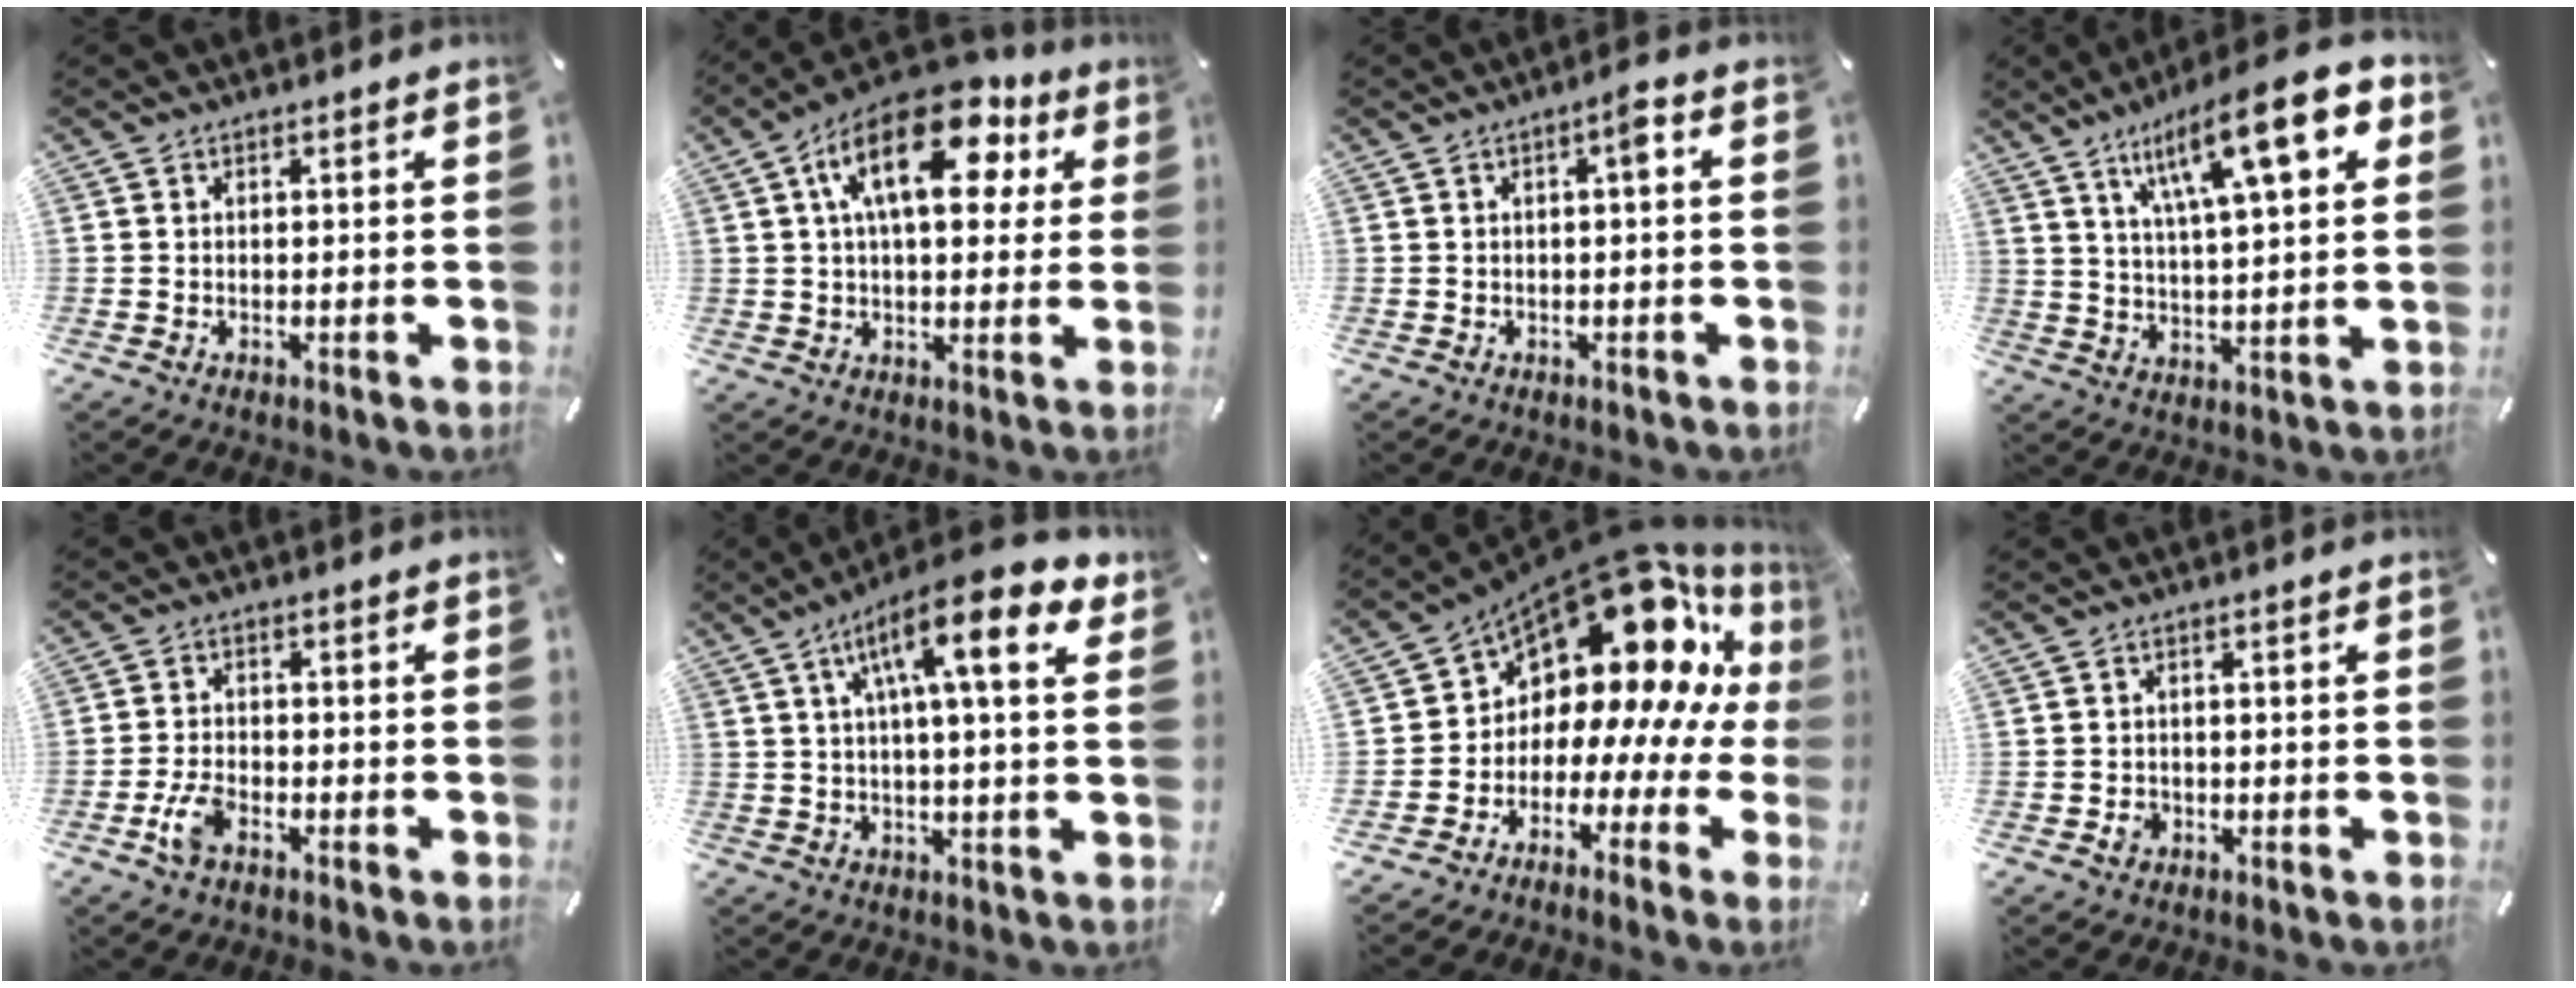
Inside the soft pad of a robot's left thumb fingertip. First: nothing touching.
{"total": 18.2, "force": [6.7, 9.3, 14.2], "torque": [-0.232, -0.015, 0.107]}
{"total": 3.1, "force": [0.0, 0.7, 3.0], "torque": [-0.049, 0.006, -0.006]}
{"total": 18.9, "force": [10.0, 4.9, 15.3], "torque": [-0.249, -0.037, 0.152]}
{"total": 5.3, "force": [-2.7, 2.7, 3.7], "torque": [-0.092, 0.003, -0.054]}
{"total": 16.1, "force": [6.7, 3.7, 14.1], "torque": [-0.229, -0.018, 0.102]}
{"total": 15.9, "force": [9.9, 8.7, 8.9], "torque": [-0.141, -0.100, 0.165]}
{"total": 2.0, "force": [-0.6, 1.7, 0.9], "torque": [-0.017, 0.004, -0.013]}